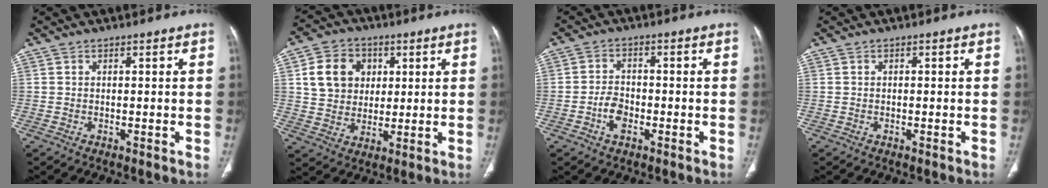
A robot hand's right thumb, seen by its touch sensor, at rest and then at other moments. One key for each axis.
{"total": 11.3, "fx": 3.2, "fy": 9.4, "fz": 5.5, "tx": -0.066, "ty": -0.002, "tz": 0.058}
{"total": 4.4, "fx": -1.8, "fy": 2.8, "fz": 2.9, "tx": -0.049, "ty": 0.016, "tz": -0.036}
{"total": 0.0}